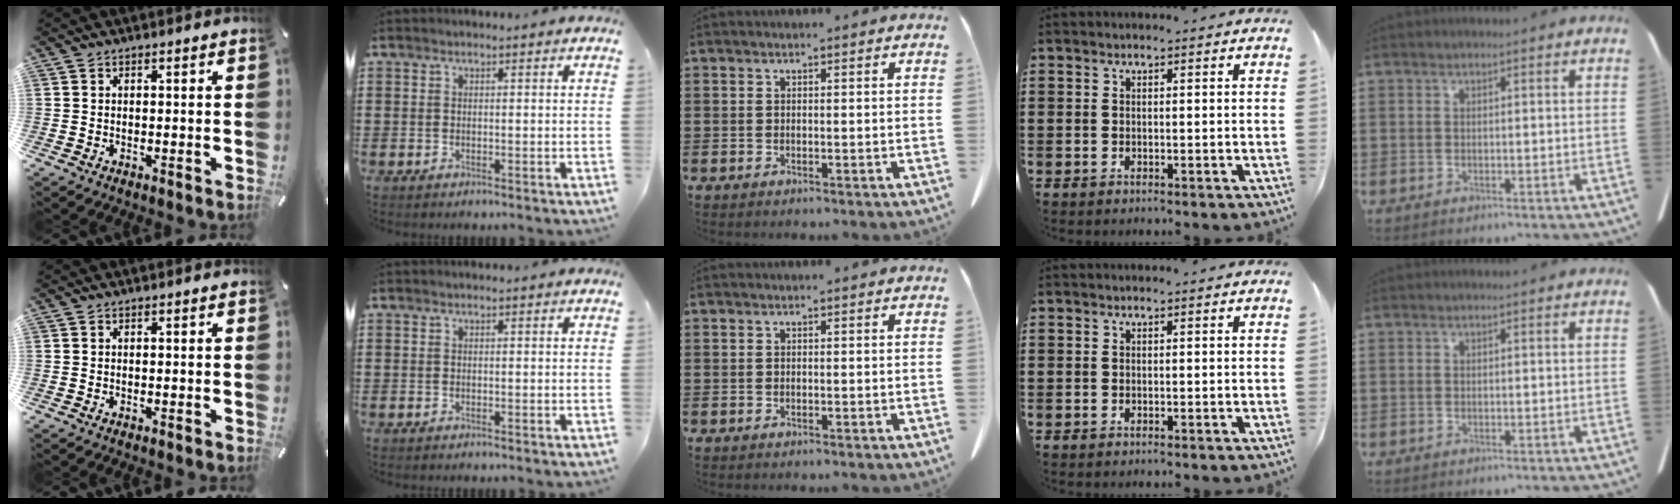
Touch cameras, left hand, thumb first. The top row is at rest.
{}